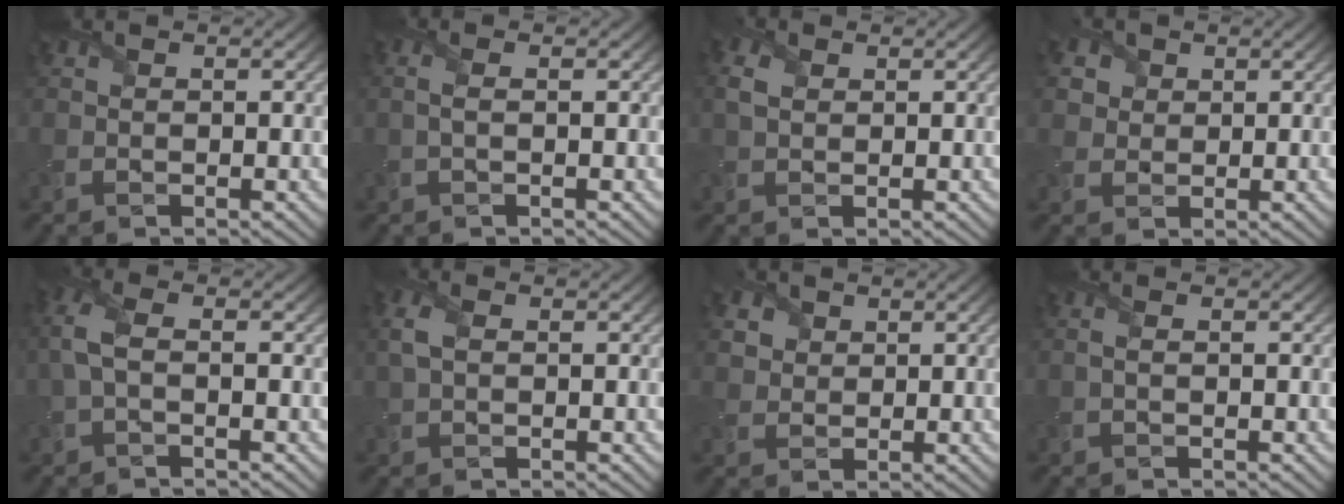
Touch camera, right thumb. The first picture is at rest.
{"total": 1.7, "force": [-0.2, 0.5, 1.6], "torque": [-0.038, 0.004, -0.004]}
{"total": 2.5, "force": [0.7, 1.7, 1.7], "torque": [-0.050, 0.007, 0.012]}
{"total": 3.8, "force": [1.8, 3.1, 1.3], "torque": [-0.062, -0.001, 0.034]}
{"total": 4.2, "force": [-0.2, 1.9, 3.7], "torque": [-0.102, 0.013, -0.011]}
{"total": 3.0, "force": [0.6, 1.8, 2.4], "torque": [-0.065, 0.008, 0.008]}
{"total": 3.3, "force": [1.7, 2.6, 1.1], "torque": [-0.052, -0.002, 0.035]}
{"total": 1.3, "force": [-0.2, 0.4, 1.2], "torque": [-0.026, 0.003, 0.000]}